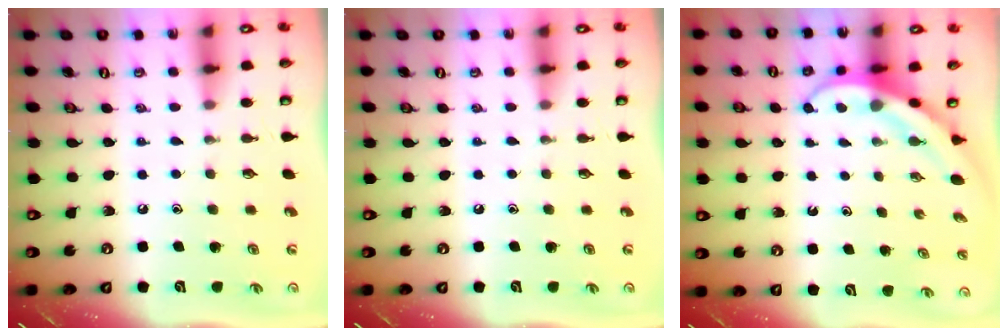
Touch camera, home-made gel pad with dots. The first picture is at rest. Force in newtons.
{"total": 0.0}
{"total": 4.0, "press": 4.0, "slide": 0.4}